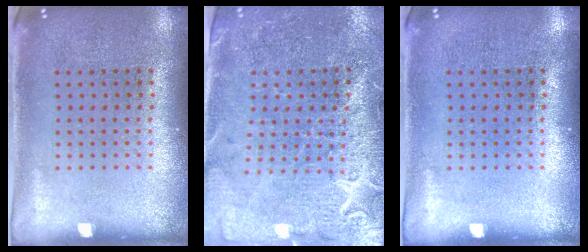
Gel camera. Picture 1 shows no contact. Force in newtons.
{"total": 3.2, "press": 3.1, "slide": 1.0}
{"total": 0.0}